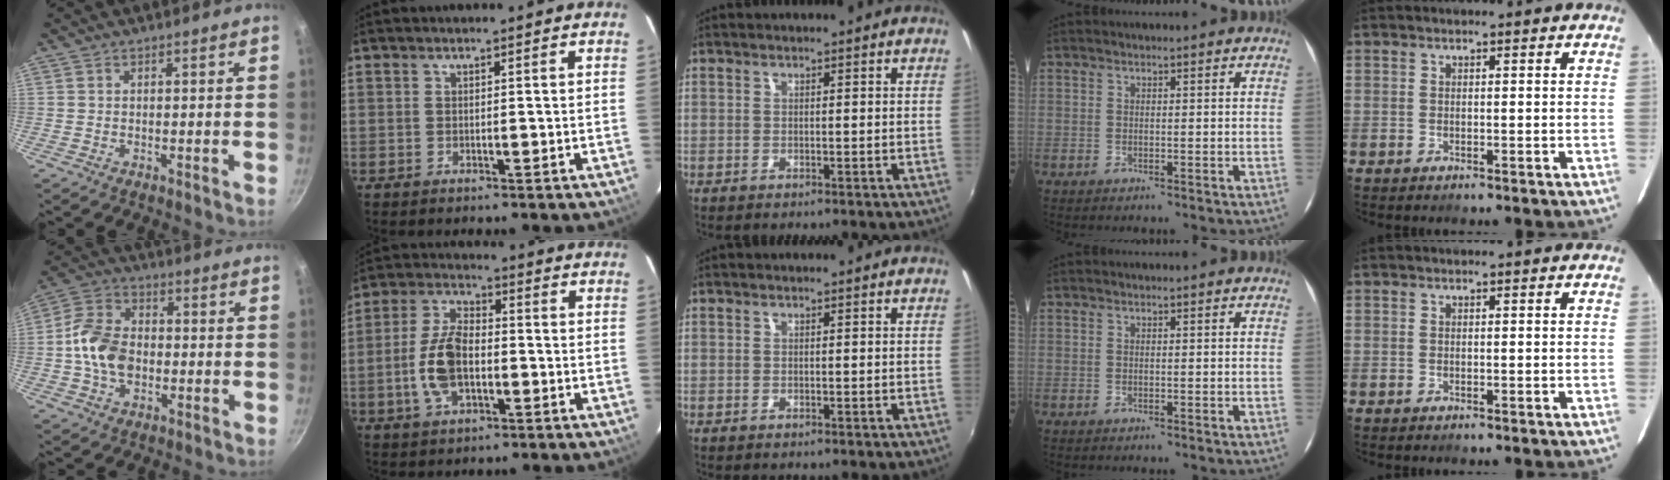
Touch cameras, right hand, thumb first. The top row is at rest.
{"thumb": {"total": 11.0, "force": [-1.4, 7.7, 7.7], "torque": [-0.133, 0.025, -0.036]}, "index": {"total": 10.2, "force": [-2.4, 5.4, 8.4], "torque": [-0.178, 0.009, -0.044]}}